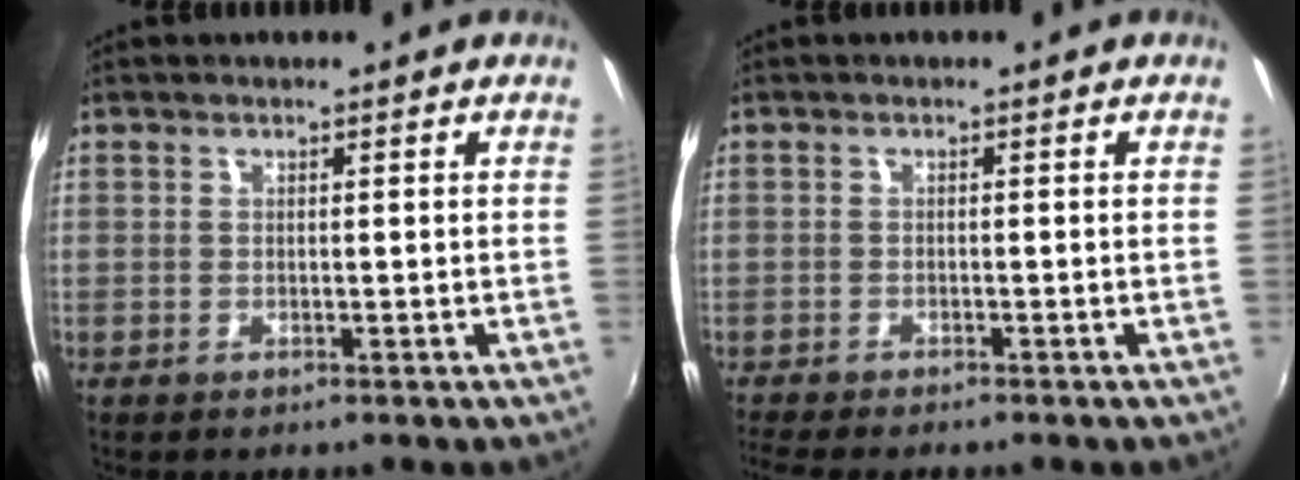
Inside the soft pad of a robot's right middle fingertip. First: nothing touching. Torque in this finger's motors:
{"motor_torque": [0.91, -1.23, 0.17, 0.09]}